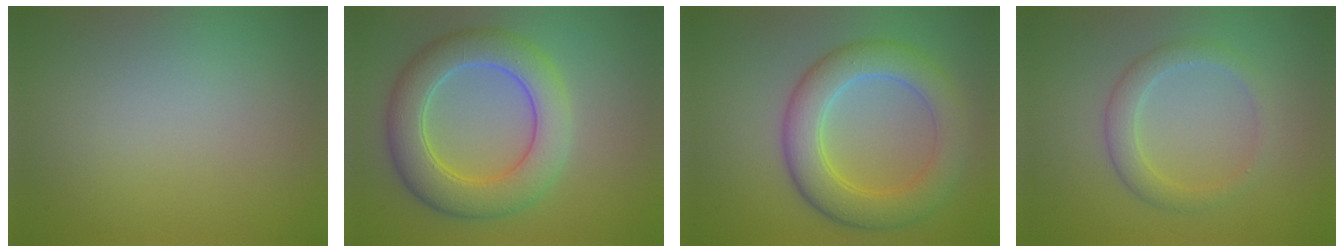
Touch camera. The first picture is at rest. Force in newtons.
{"total": 6.9, "press": 6.9, "slide": 0.2}
{"total": 6.2, "press": 6.1, "slide": 0.4}
{"total": 2.6, "press": 2.6, "slide": 0.2}